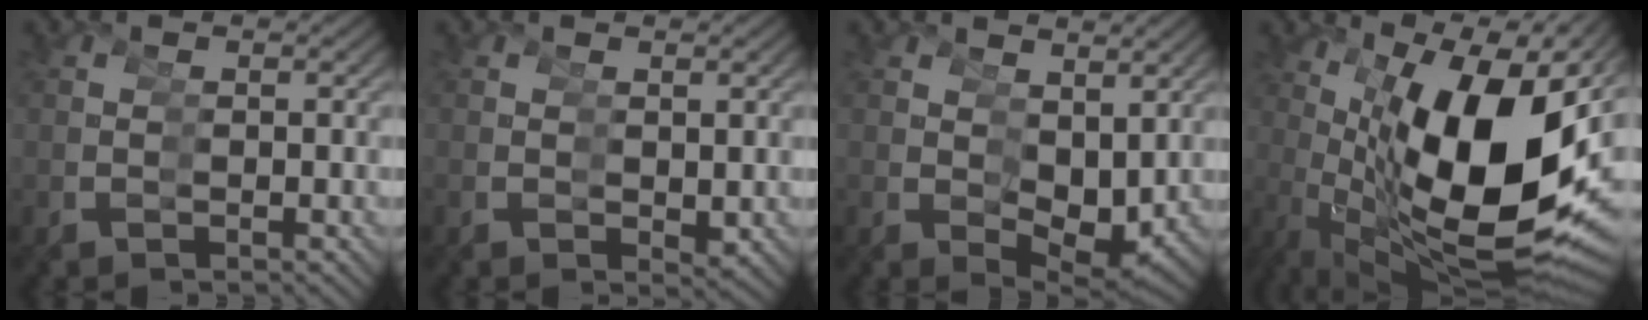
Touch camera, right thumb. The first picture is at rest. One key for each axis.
{"total": 0.9, "fx": 0.3, "fy": 0.6, "fz": 0.6, "tx": -0.001, "ty": 0.004, "tz": 0.002}
{"total": 3.1, "fx": 0.7, "fy": 1.5, "fz": 2.7, "tx": -0.039, "ty": -0.012, "tz": 0.019}
{"total": 20.4, "fx": -0.3, "fy": 9.8, "fz": 17.9, "tx": -0.307, "ty": -0.032, "tz": 0.033}